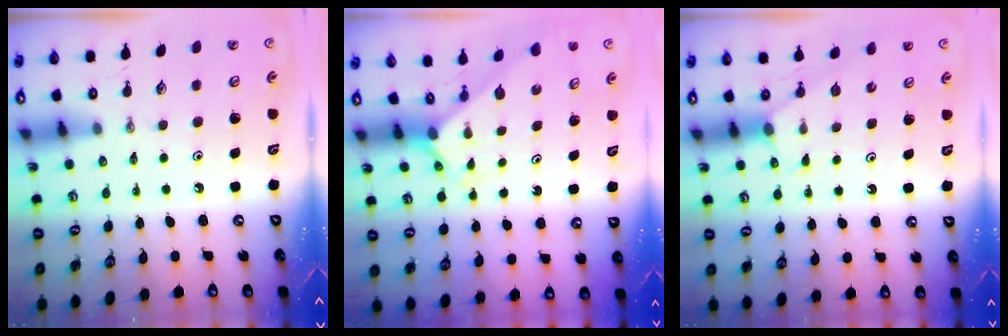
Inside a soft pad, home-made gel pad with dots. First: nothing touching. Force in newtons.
{"total": 2.0, "press": 2.0, "slide": 0.2}
{"total": 2.9, "press": 2.9, "slide": 0.3}